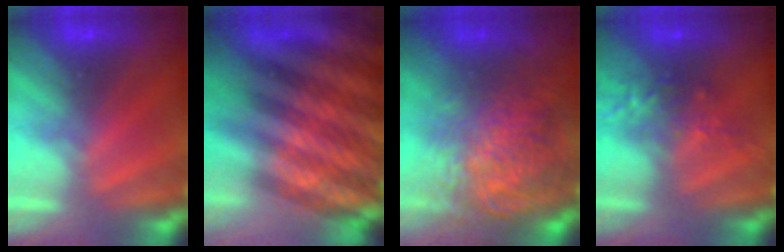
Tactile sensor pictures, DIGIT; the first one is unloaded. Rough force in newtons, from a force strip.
{"total": 6.8}
{"total": 13.2}
{"total": 2.5}